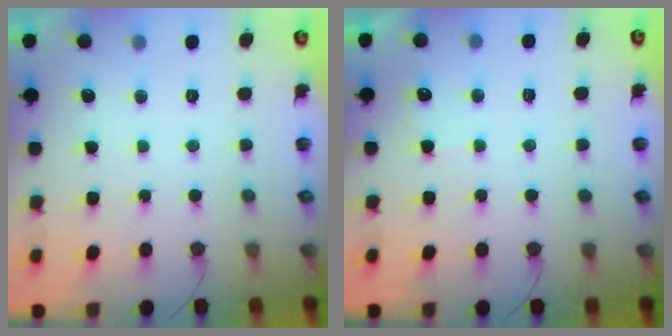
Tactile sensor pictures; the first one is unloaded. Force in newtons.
{"total": 3.4, "press": 3.4, "slide": 0.5}